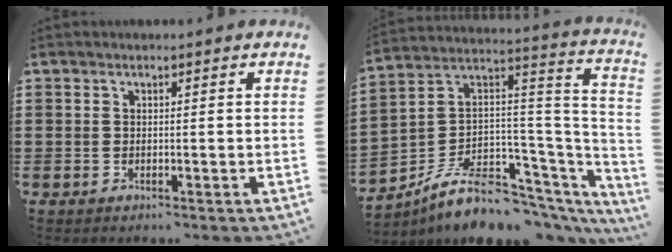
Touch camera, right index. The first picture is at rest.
{"total": 10.0, "force": [-6.1, 5.5, 5.7], "torque": [-0.120, 0.009, -0.110]}